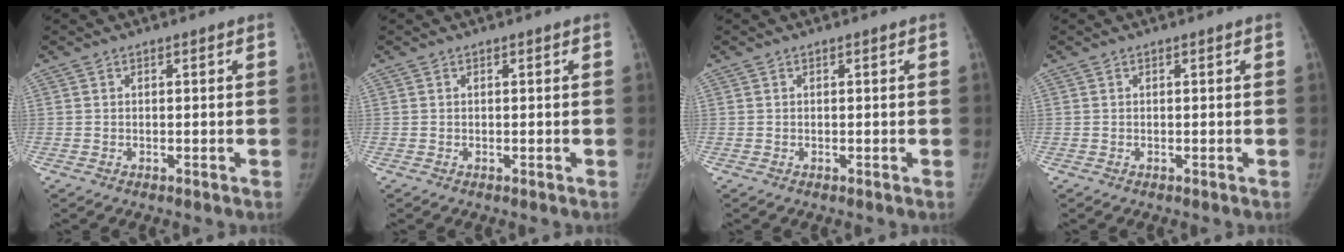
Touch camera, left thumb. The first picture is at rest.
{"total": 0.0}
{"total": 0.0}
{"total": 0.0}